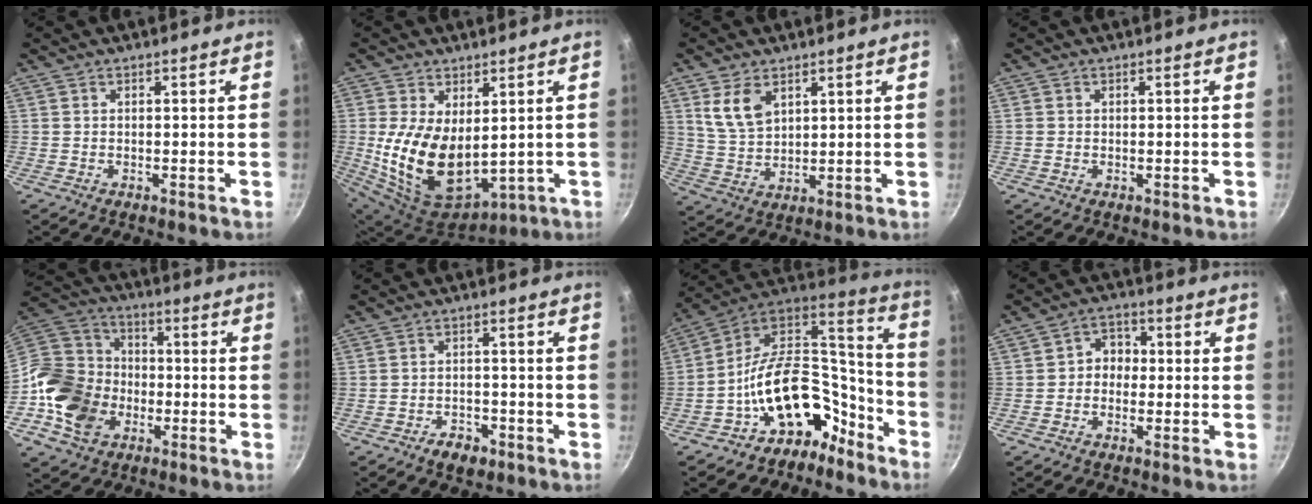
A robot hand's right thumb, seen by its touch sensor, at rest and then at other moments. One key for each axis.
{"total": 16.7, "fx": 1.1, "fy": 9.9, "fz": 13.4, "tx": -0.243, "ty": -0.033, "tz": 0.049}
{"total": 7.6, "fx": 3.7, "fy": 4.6, "fz": 4.8, "tx": -0.079, "ty": -0.021, "tz": 0.081}
{"total": 0.6, "fx": 0.0, "fy": 0.6, "fz": 0.2, "tx": -0.001, "ty": -0.002, "tz": -0.001}
{"total": 18.3, "fx": -5.5, "fy": 14.7, "fz": 9.4, "tx": -0.173, "ty": 0.043, "tz": -0.106}
{"total": 4.4, "fx": -2.8, "fy": 2.6, "fz": 2.0, "tx": -0.023, "ty": 0.022, "tz": -0.039}
{"total": 19.2, "fx": -9.8, "fy": 12.5, "fz": 10.8, "tx": -0.117, "ty": 0.104, "tz": -0.158}
{"total": 4.9, "fx": -0.5, "fy": 4.1, "fz": 2.6, "tx": -0.005, "ty": 0.019, "tz": -0.020}